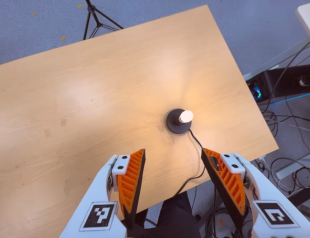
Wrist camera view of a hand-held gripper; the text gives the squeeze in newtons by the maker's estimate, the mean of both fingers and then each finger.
{"total": 0.0}